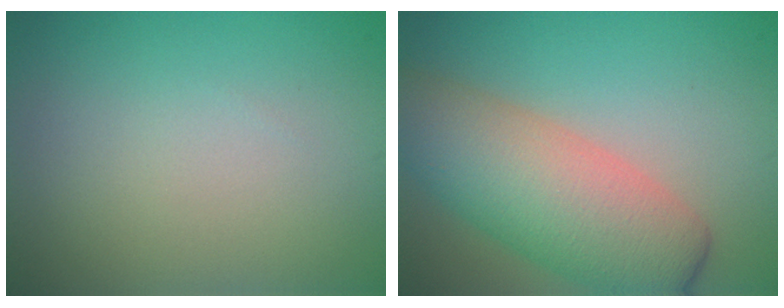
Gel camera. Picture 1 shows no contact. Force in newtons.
{"total": 8.5, "press": 8.5, "slide": 0.3}